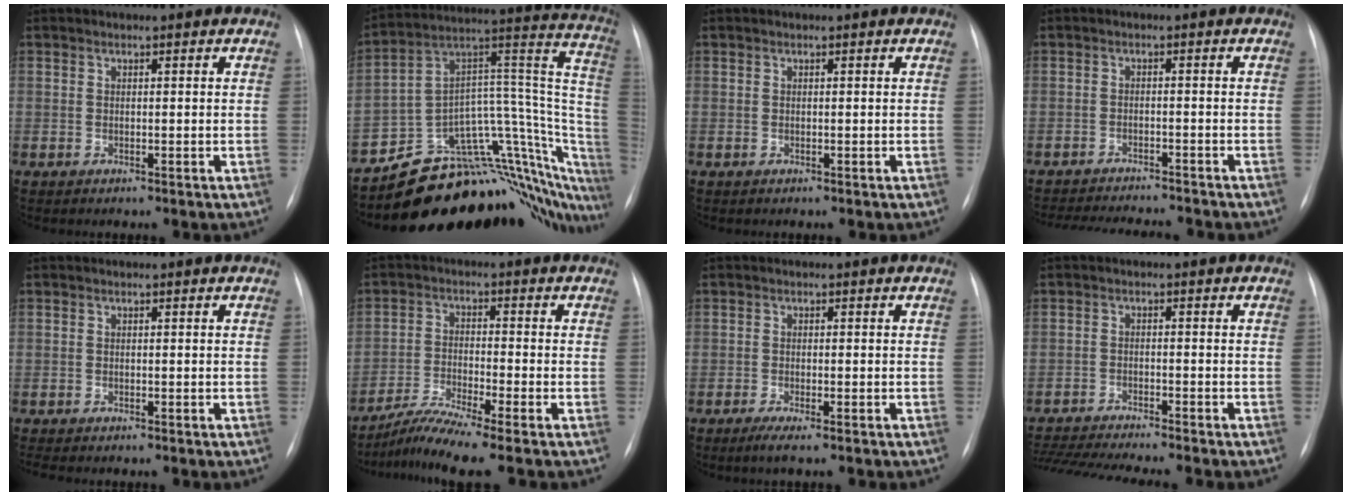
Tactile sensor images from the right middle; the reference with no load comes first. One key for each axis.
{"total": 22.9, "fx": -20.3, "fy": 6.7, "fz": 8.1, "tx": -0.009, "ty": 0.096, "tz": -0.280}
{"total": 0.0}
{"total": 12.8, "fx": -12.0, "fy": 1.7, "fz": 4.3, "tx": -0.072, "ty": -0.007, "tz": -0.162}
{"total": 1.8, "fx": -1.6, "fy": 0.2, "fz": 0.9, "tx": -0.013, "ty": -0.004, "tz": -0.021}
{"total": 6.3, "fx": -5.3, "fy": -1.3, "fz": 3.1, "tx": -0.069, "ty": -0.028, "tz": -0.107}
{"total": 2.8, "fx": -1.9, "fy": 0.2, "fz": 2.0, "tx": -0.041, "ty": -0.007, "tz": -0.034}
{"total": 12.9, "fx": -11.6, "fy": -0.3, "fz": 5.4, "tx": -0.084, "ty": -0.009, "tz": -0.185}